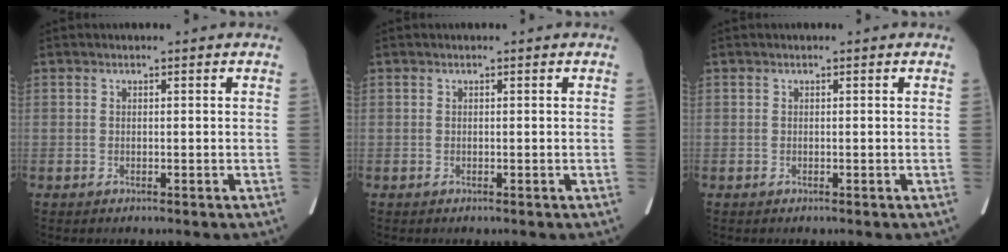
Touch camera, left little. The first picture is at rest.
{"total": 0.0}
{"total": 0.0}